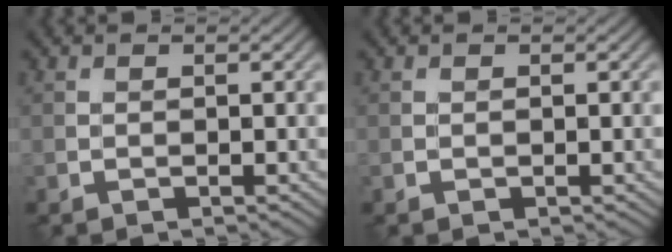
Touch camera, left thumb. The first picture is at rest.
{"total": 0.0}